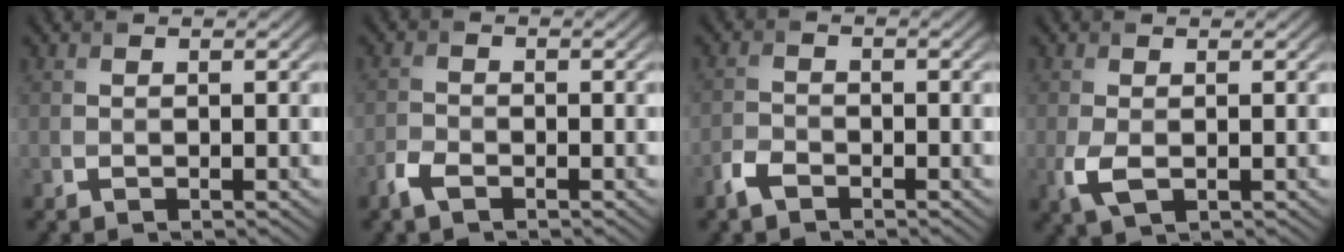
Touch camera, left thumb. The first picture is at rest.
{"total": 2.5, "force": [-1.8, 1.0, 1.4], "torque": [-0.035, -0.002, -0.043]}
{"total": 2.6, "force": [-2.0, 1.2, 1.2], "torque": [-0.028, -0.001, -0.048]}
{"total": 2.8, "force": [-0.6, 1.5, 2.3], "torque": [-0.067, -0.011, -0.009]}